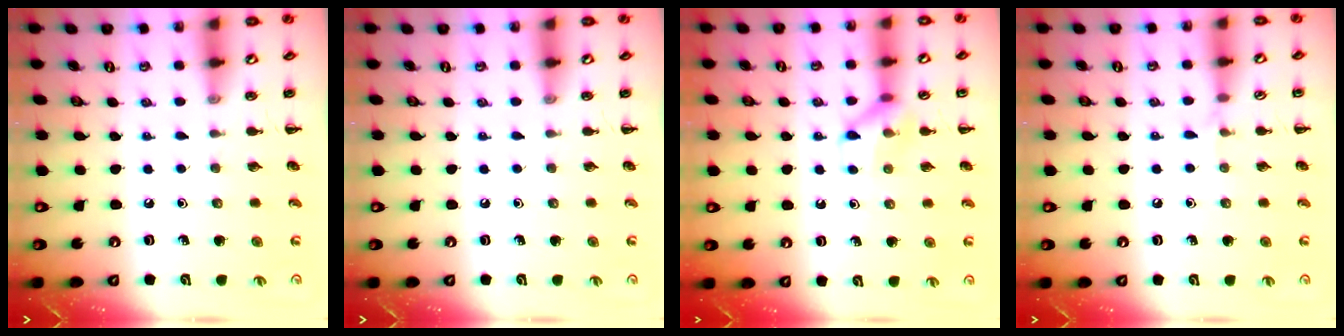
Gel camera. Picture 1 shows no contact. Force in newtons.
{"total": 0.0}
{"total": 8.7, "press": 8.7, "slide": 0.5}
{"total": 4.1, "press": 3.8, "slide": 1.5}